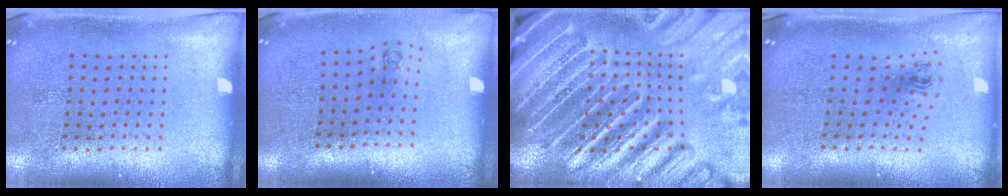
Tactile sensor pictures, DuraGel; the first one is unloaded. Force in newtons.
{"total": 0.6, "press": 0.3, "slide": 0.6}
{"total": 5.8, "press": 5.0, "slide": 2.9}
{"total": 0.8, "press": 0.3, "slide": 0.7}